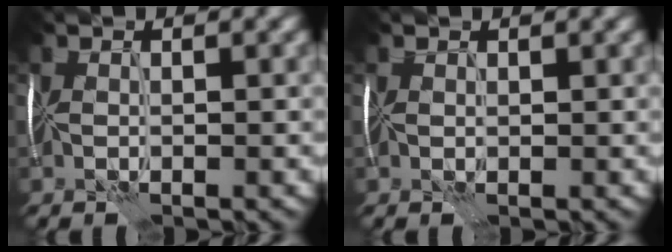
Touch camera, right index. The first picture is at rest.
{"total": 0.0}